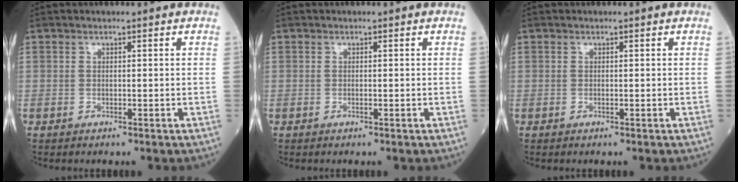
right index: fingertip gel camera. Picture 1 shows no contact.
{"total": 0.0}
{"total": 0.0}